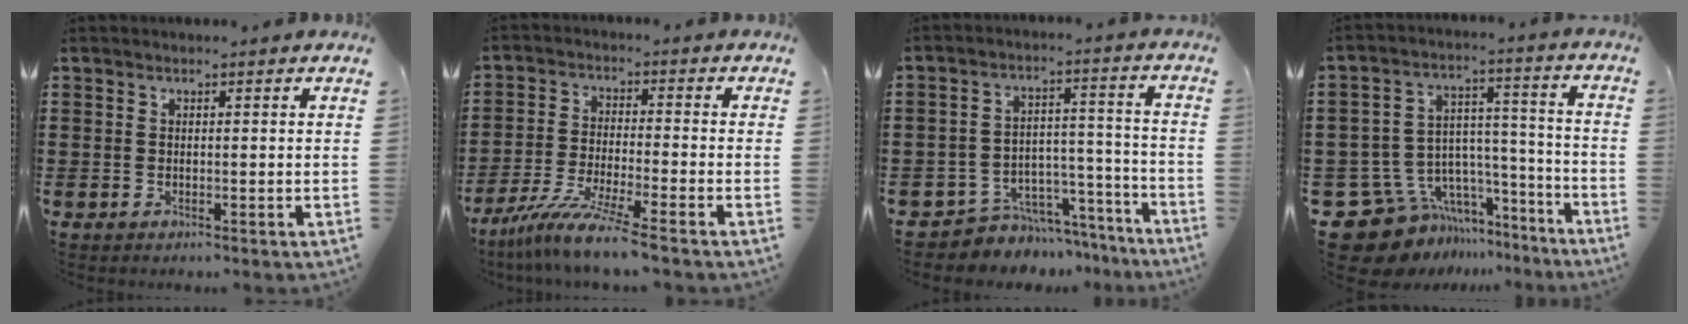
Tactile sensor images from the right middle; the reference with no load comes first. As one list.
[{"total": 8.2, "force": [-7.0, -0.5, 4.4], "torque": [-0.090, -0.015, -0.135]}, {"total": 6.2, "force": [-5.7, 2.4, 0.1], "torque": [-0.005, 0.023, -0.113]}, {"total": 11.2, "force": [-8.3, 7.0, 2.5], "torque": [-0.075, 0.013, -0.151]}]